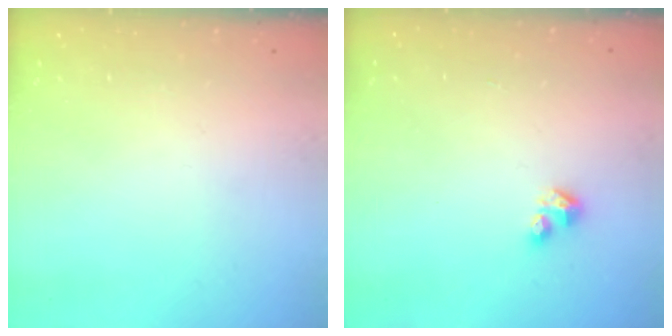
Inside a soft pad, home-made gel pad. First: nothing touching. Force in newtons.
{"total": 2.9, "press": 2.8, "slide": 0.6}